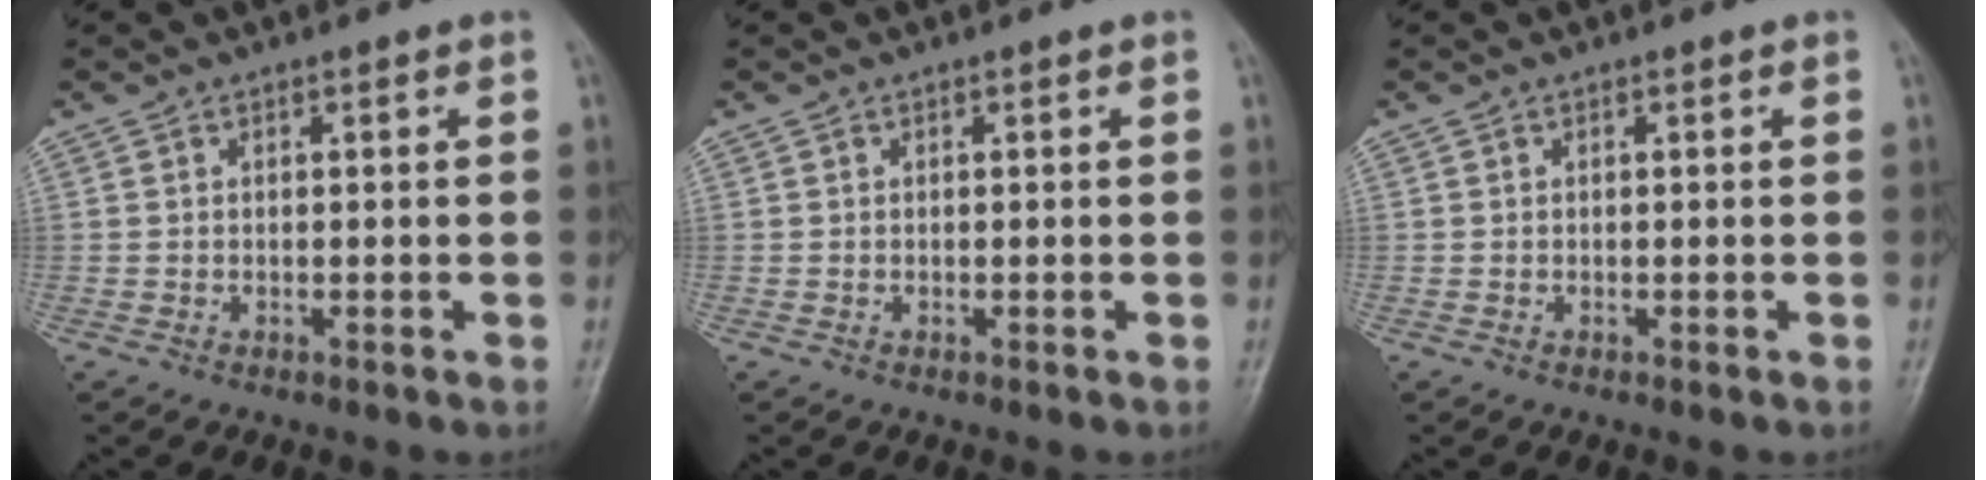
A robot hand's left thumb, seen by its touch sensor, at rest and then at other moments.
{"total": 0.0}
{"total": 0.0}